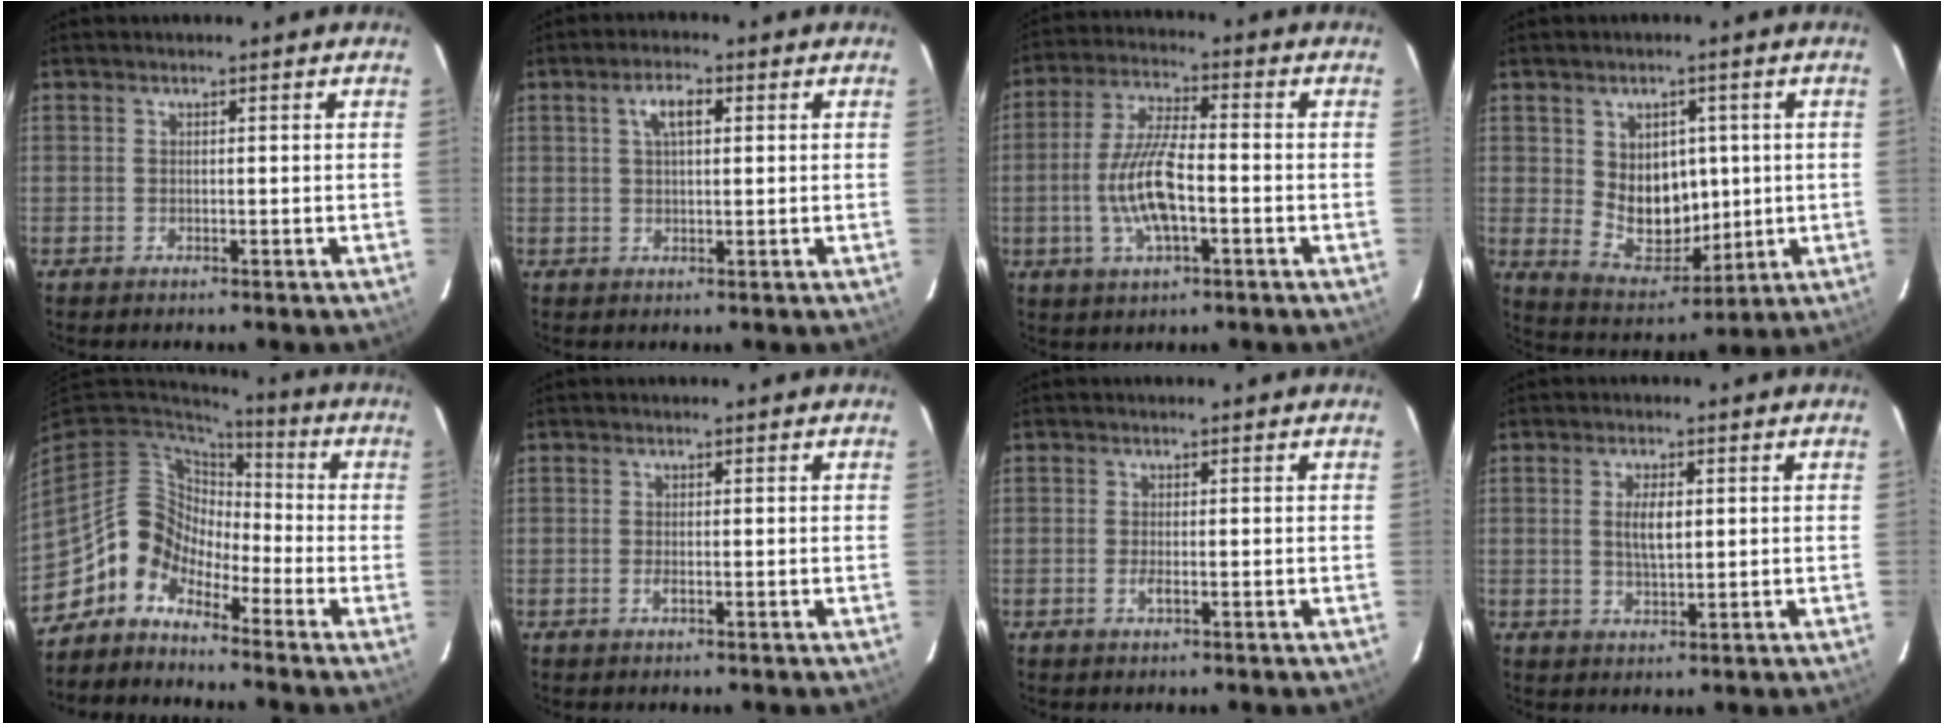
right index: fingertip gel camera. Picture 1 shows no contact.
{"total": 4.1, "force": [1.4, 1.7, 3.5], "torque": [-0.065, 0.012, 0.027]}
{"total": 11.1, "force": [-2.8, 3.4, 10.2], "torque": [-0.208, 0.000, -0.053]}
{"total": 10.5, "force": [1.4, 8.2, 6.5], "torque": [-0.111, -0.009, 0.051]}
{"total": 10.2, "force": [-6.7, 7.2, 2.8], "torque": [-0.059, 0.035, -0.149]}
{"total": 0.7, "force": [-0.3, 0.1, 0.7], "torque": [-0.014, -0.002, -0.005]}
{"total": 1.3, "force": [-0.5, 0.2, 1.2], "torque": [-0.023, -0.004, -0.008]}
{"total": 4.2, "force": [0.6, 1.6, 3.8], "torque": [-0.069, -0.001, 0.014]}